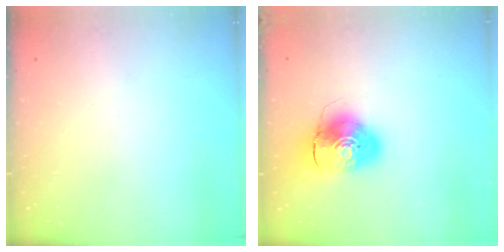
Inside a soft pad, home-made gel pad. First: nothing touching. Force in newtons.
{"total": 10.5, "press": 10.4, "slide": 1.8}